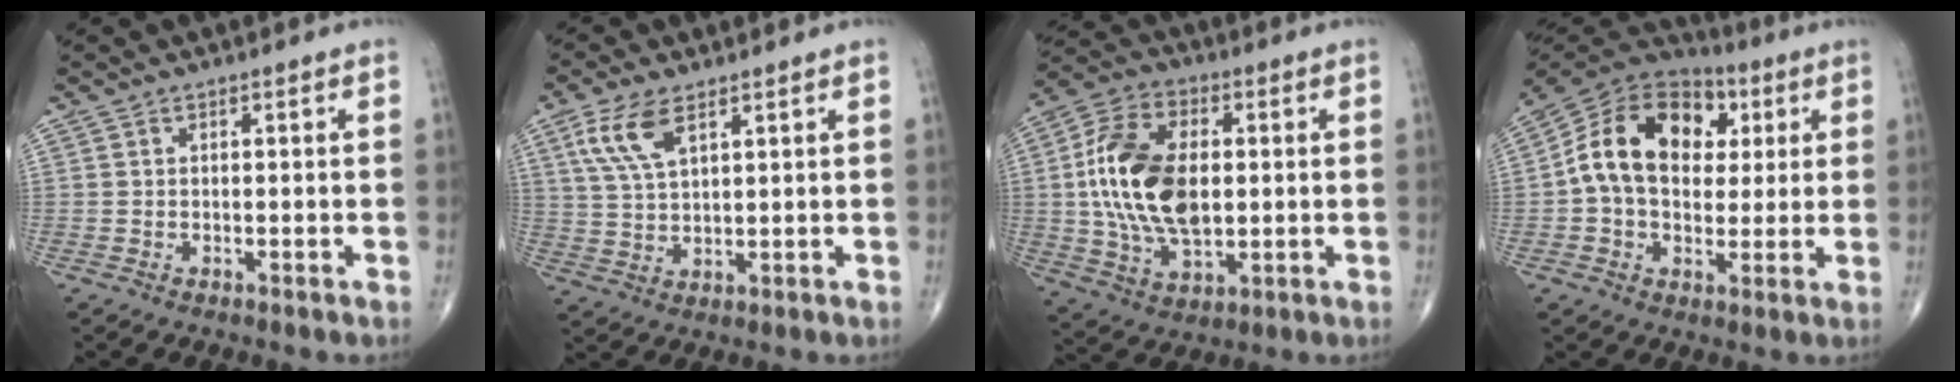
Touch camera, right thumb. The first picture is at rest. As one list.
[{"total": 8.3, "force": [4.2, 3.7, 6.1], "torque": [-0.125, -0.009, 0.088]}, {"total": 18.9, "force": [1.1, 11.2, 15.2], "torque": [-0.284, 0.003, 0.024]}, {"total": 18.2, "force": [3.0, 13.0, 12.4], "torque": [-0.186, 0.022, 0.042]}]